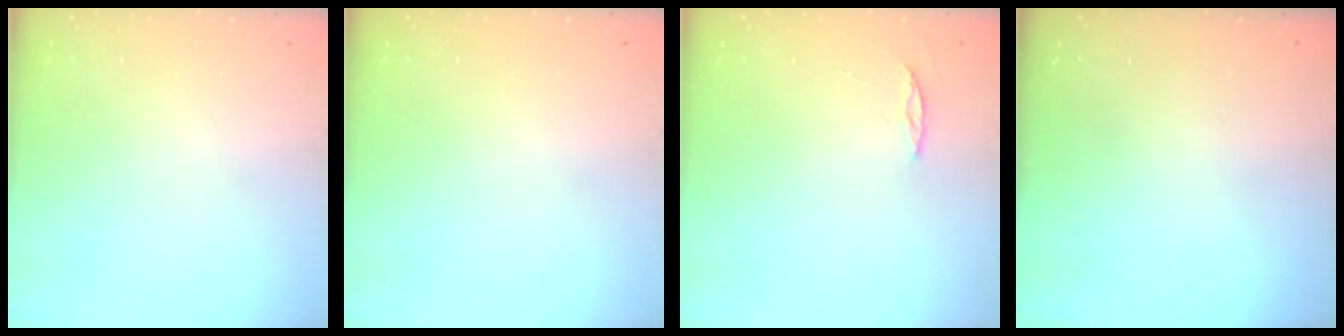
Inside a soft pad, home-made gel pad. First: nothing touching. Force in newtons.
{"total": 0.0}
{"total": 2.4, "press": 2.4, "slide": 0.2}
{"total": 0.0}